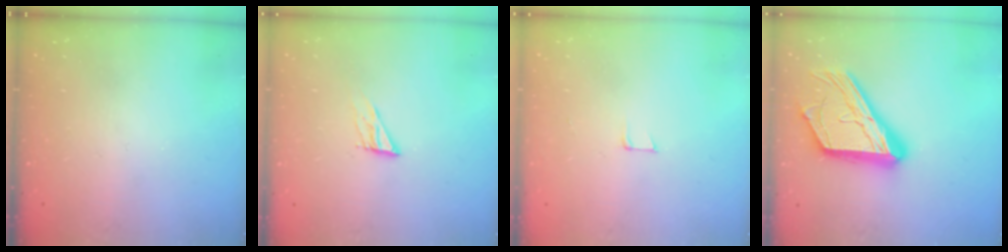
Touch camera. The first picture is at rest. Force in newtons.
{"total": 7.6, "press": 7.6, "slide": 0.3}
{"total": 4.4, "press": 4.4, "slide": 0.3}
{"total": 23.5, "press": 23.4, "slide": 2.1}